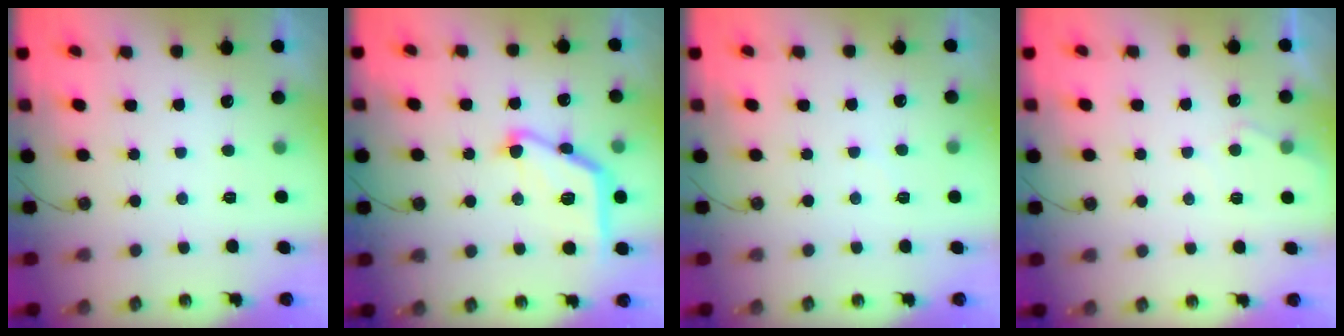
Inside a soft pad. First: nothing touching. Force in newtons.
{"total": 15.9, "press": 15.9, "slide": 0.5}
{"total": 4.1, "press": 4.1, "slide": 0.6}
{"total": 4.6, "press": 4.5, "slide": 0.5}